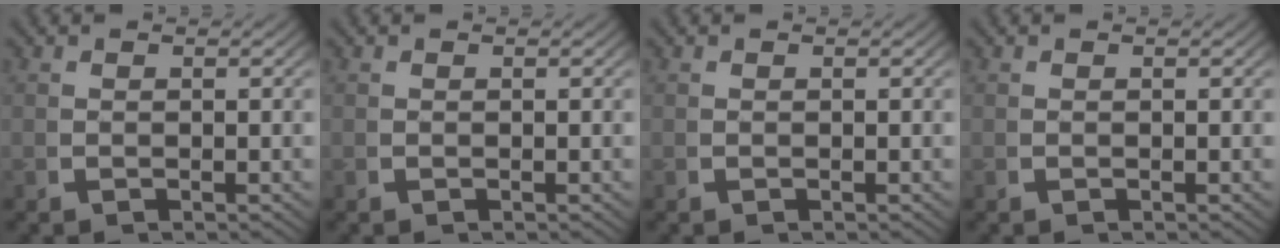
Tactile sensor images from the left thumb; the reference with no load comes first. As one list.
[{"total": 0.0}, {"total": 0.0}, {"total": 0.0}]